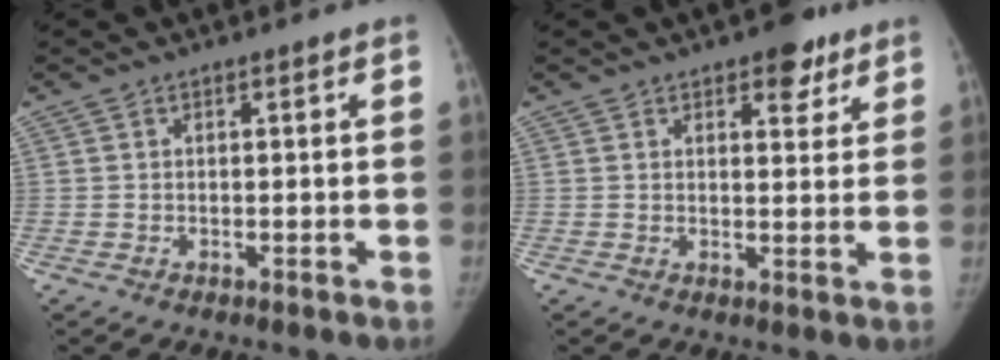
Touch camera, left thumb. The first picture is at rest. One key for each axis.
{"total": 6.0, "fx": 3.8, "fy": 2.9, "fz": 3.6, "tx": -0.018, "ty": -0.016, "tz": 0.047}